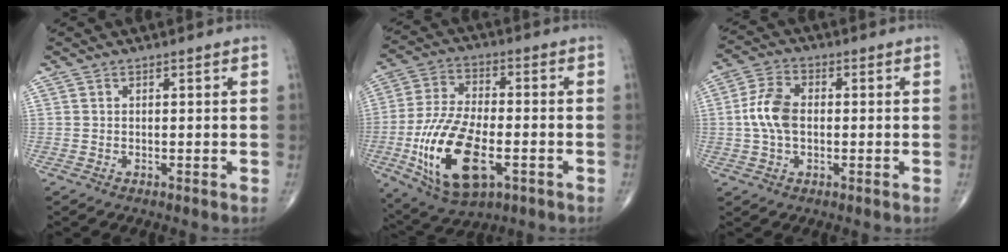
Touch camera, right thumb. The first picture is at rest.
{"total": 18.5, "force": [-5.4, 9.0, 15.2], "torque": [-0.298, 0.009, -0.088]}
{"total": 7.7, "force": [-0.1, 4.8, 6.0], "torque": [-0.125, 0.016, -0.008]}